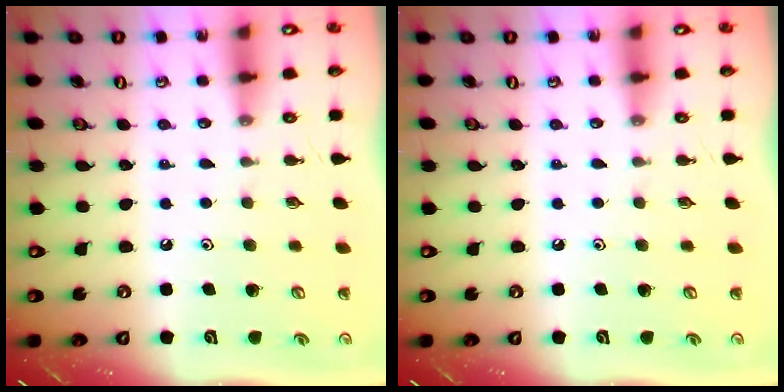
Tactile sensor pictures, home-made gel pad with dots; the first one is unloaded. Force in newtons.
{"total": 0.0}